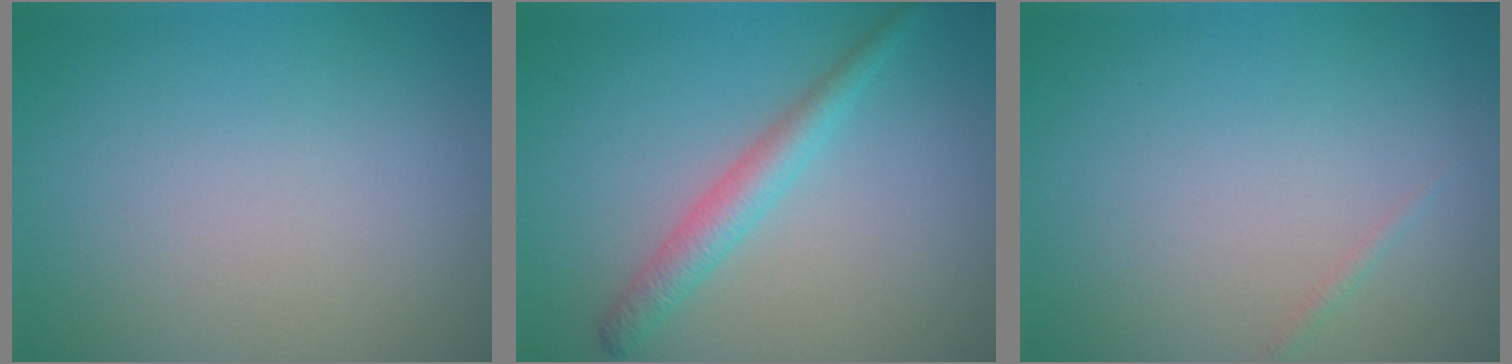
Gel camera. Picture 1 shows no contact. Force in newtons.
{"total": 2.6, "press": 2.6, "slide": 0.1}
{"total": 0.6, "press": 0.6, "slide": 0.0}